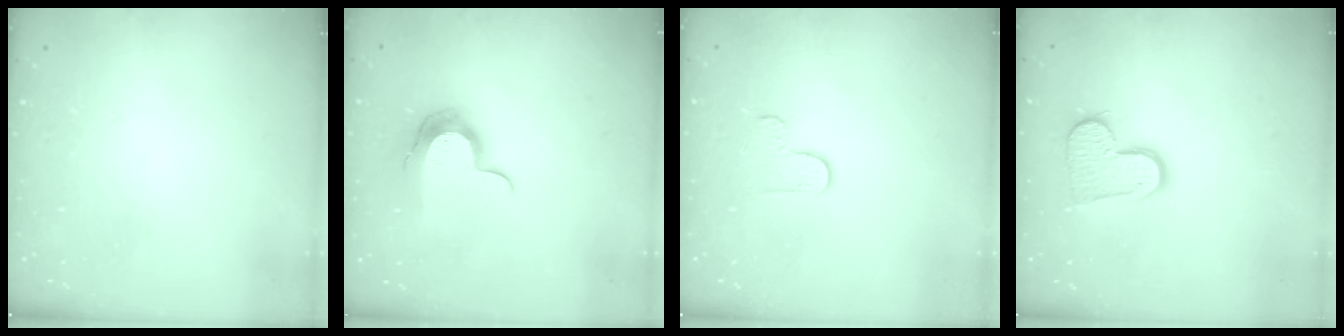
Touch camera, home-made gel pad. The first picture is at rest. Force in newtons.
{"total": 11.3, "press": 11.2, "slide": 0.7}
{"total": 3.3, "press": 3.3, "slide": 0.4}
{"total": 12.0, "press": 11.9, "slide": 0.8}